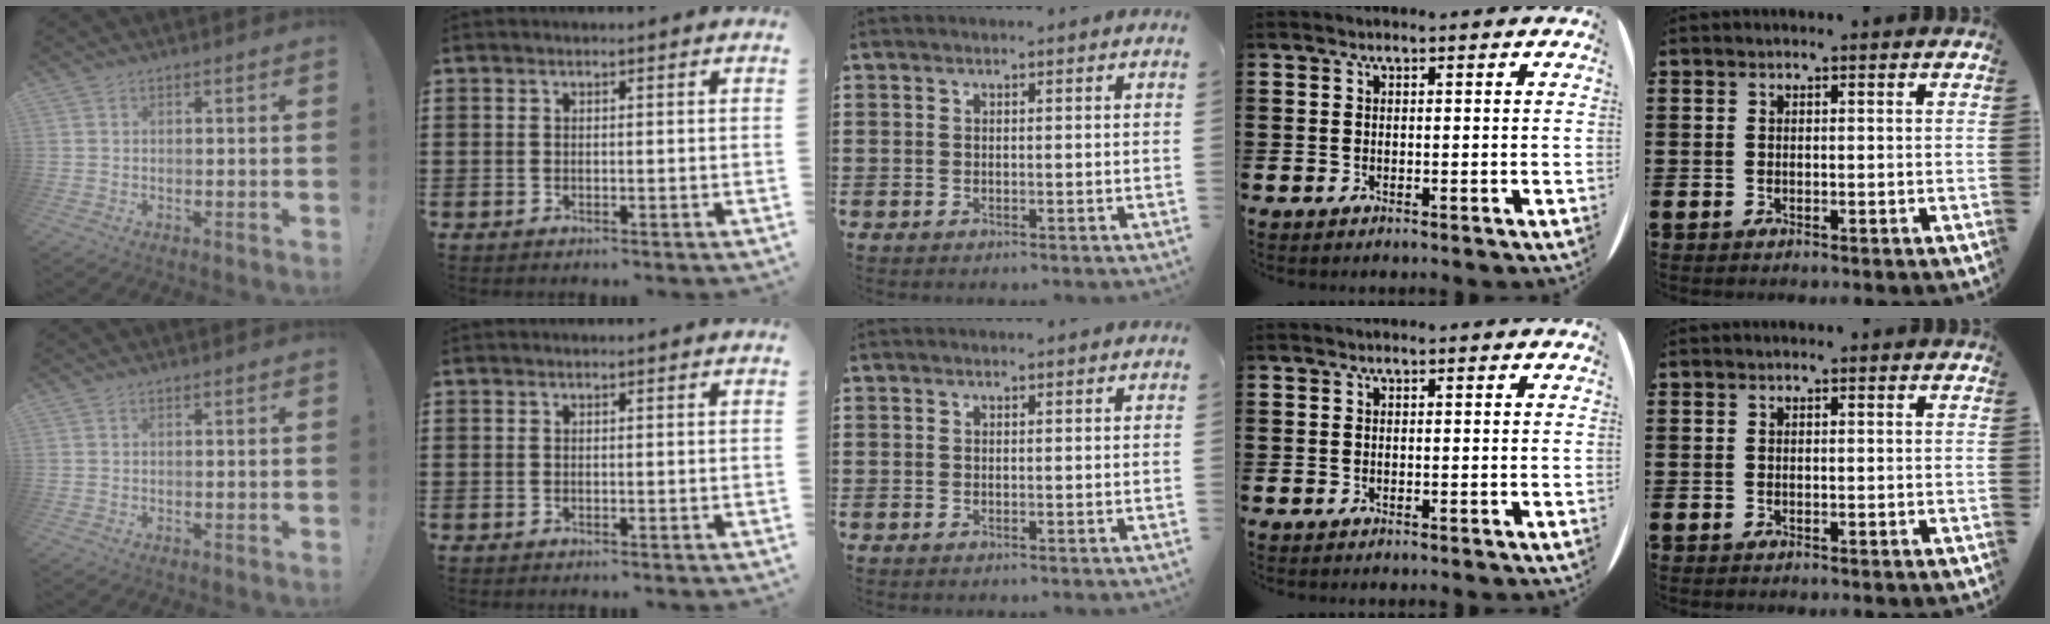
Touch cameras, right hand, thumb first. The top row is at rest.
{}